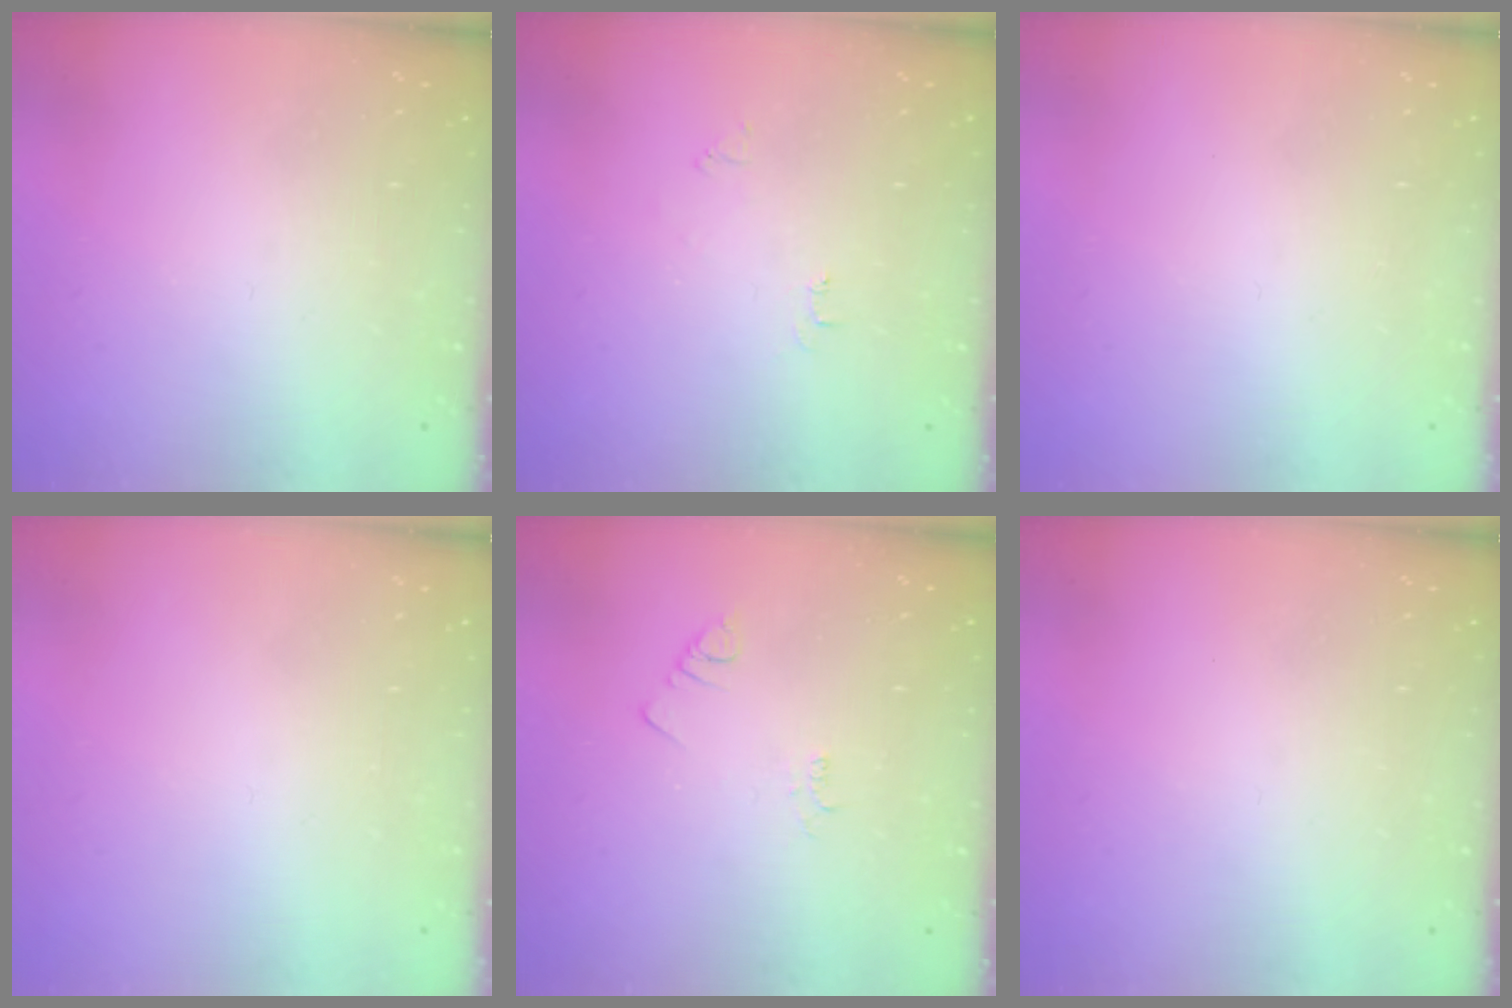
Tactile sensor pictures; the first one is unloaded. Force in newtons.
{"total": 3.9, "press": 3.8, "slide": 0.5}
{"total": 1.6, "press": 1.6, "slide": 0.1}
{"total": 1.7, "press": 1.7, "slide": 0.1}
{"total": 1.9, "press": 1.9, "slide": 0.3}
{"total": 0.0}